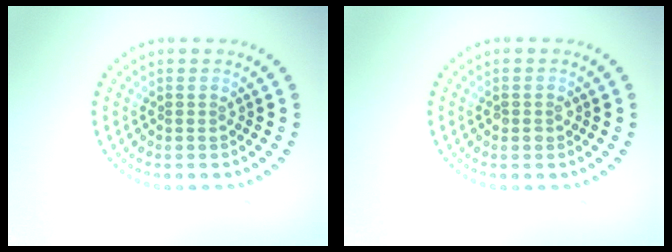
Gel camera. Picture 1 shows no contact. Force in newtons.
{"total": 1.1, "press": 1.0, "slide": 0.3}